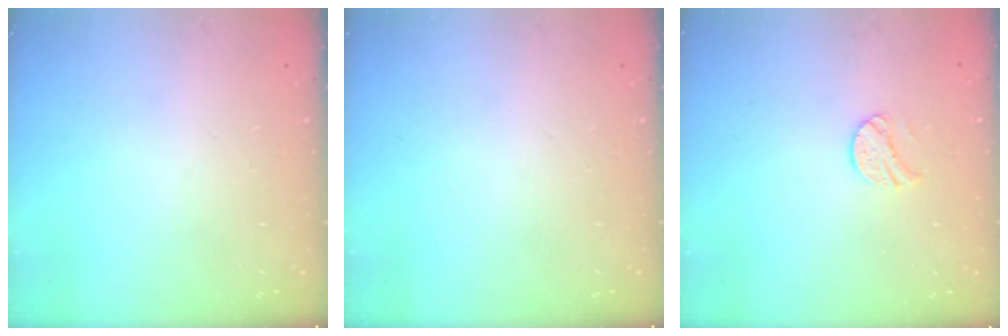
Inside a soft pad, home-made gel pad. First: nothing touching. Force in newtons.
{"total": 0.0}
{"total": 9.2, "press": 9.2, "slide": 0.6}